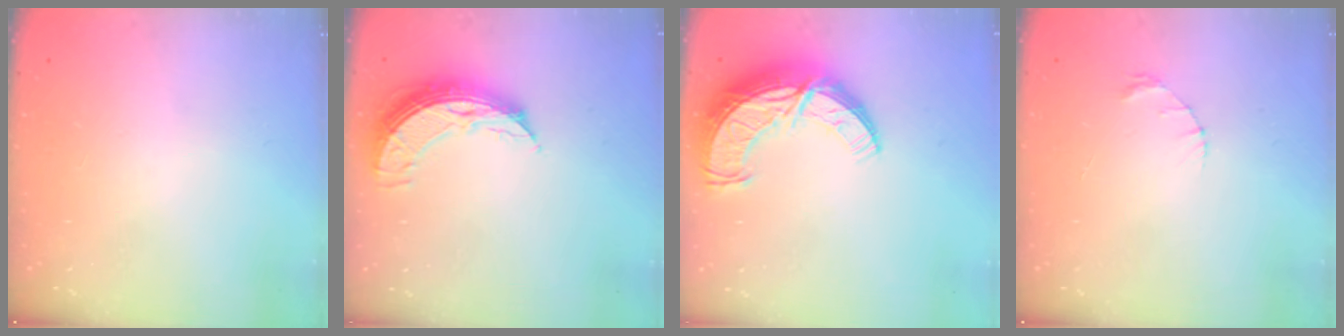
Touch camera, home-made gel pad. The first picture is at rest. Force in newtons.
{"total": 8.7, "press": 8.6, "slide": 0.9}
{"total": 13.4, "press": 13.4, "slide": 1.0}
{"total": 1.4, "press": 1.4, "slide": 0.2}